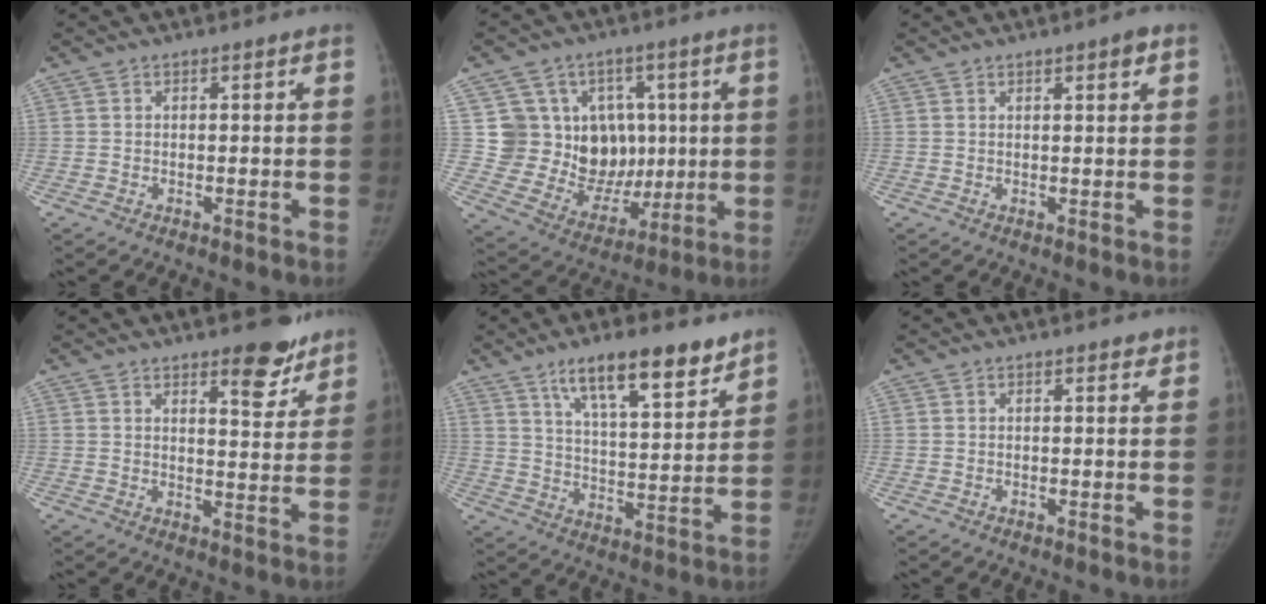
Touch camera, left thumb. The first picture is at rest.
{"total": 16.2, "force": [2.2, 13.8, 8.1], "torque": [-0.067, 0.004, 0.067]}
{"total": 2.2, "force": [1.2, 0.5, 1.7], "torque": [-0.020, -0.004, 0.016]}
{"total": 8.3, "force": [6.0, 3.0, 4.9], "torque": [-0.035, -0.041, 0.081]}
{"total": 15.0, "force": [10.2, 4.4, 10.2], "torque": [-0.135, -0.053, 0.171]}
{"total": 0.9, "force": [0.7, 0.5, 0.4], "torque": [0.001, -0.003, 0.005]}